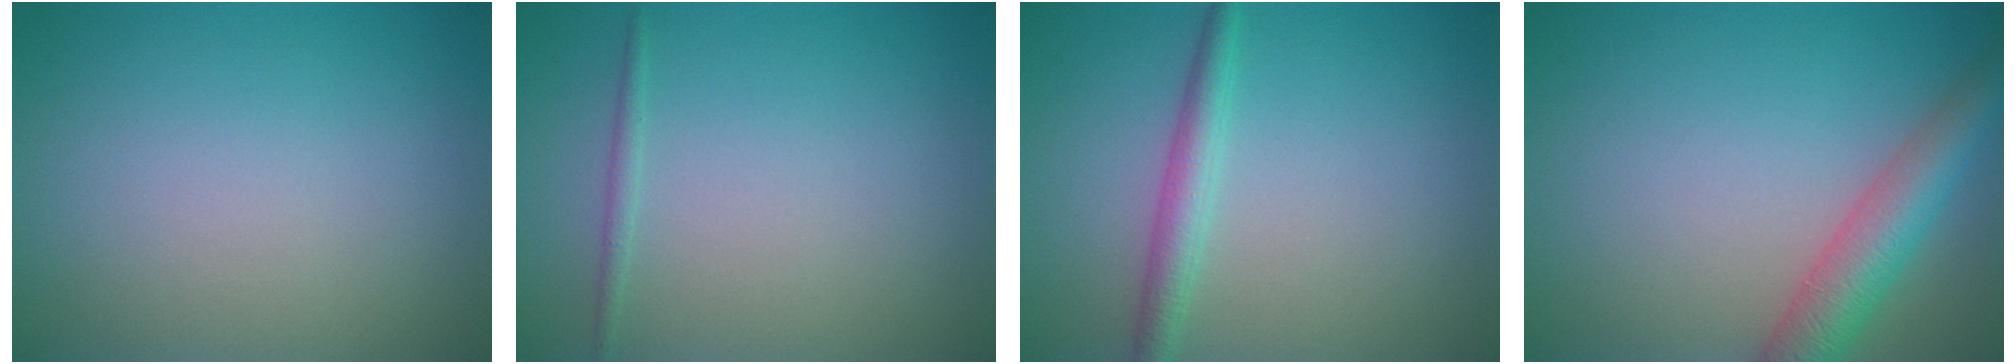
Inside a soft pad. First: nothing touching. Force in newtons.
{"total": 0.8, "press": 0.8, "slide": 0.0}
{"total": 2.4, "press": 2.4, "slide": 0.1}
{"total": 4.8, "press": 4.8, "slide": 0.2}